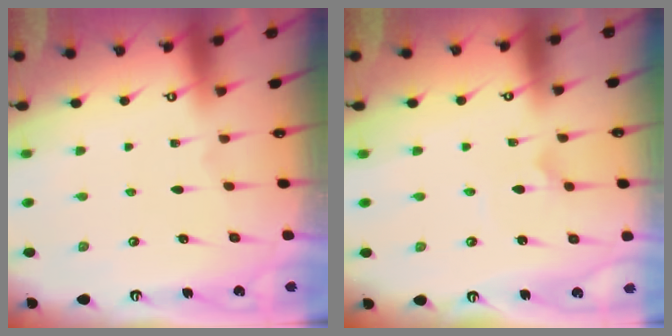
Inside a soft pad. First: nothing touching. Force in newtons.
{"total": 2.3, "press": 2.3, "slide": 0.0}